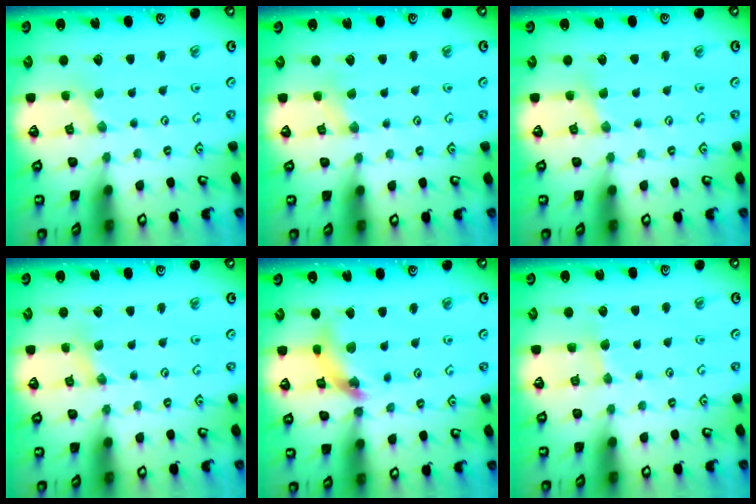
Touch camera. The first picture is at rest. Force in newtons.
{"total": 2.6, "press": 2.5, "slide": 0.5}
{"total": 2.7, "press": 2.6, "slide": 0.5}
{"total": 2.1, "press": 2.0, "slide": 0.4}
{"total": 11.7, "press": 11.7, "slide": 1.3}
{"total": 2.7, "press": 2.6, "slide": 0.4}